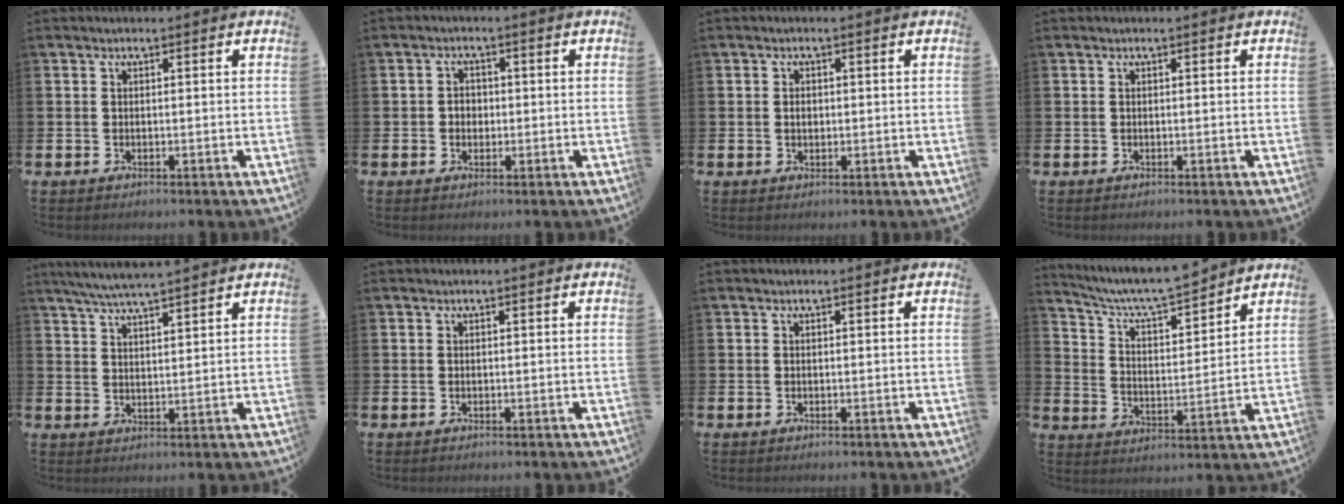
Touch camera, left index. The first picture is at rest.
{"total": 2.0, "force": [-0.1, 1.8, 0.8], "torque": [-0.003, 0.003, -0.010]}
{"total": 1.2, "force": [0.1, 0.9, 0.8], "torque": [-0.007, 0.003, -0.002]}
{"total": 0.0}
{"total": 5.2, "force": [4.9, -0.1, 1.6], "torque": [-0.051, -0.013, 0.089]}
{"total": 0.0}
{"total": 0.0}
{"total": 7.5, "force": [7.1, 0.6, 2.2], "torque": [-0.076, -0.049, 0.125]}